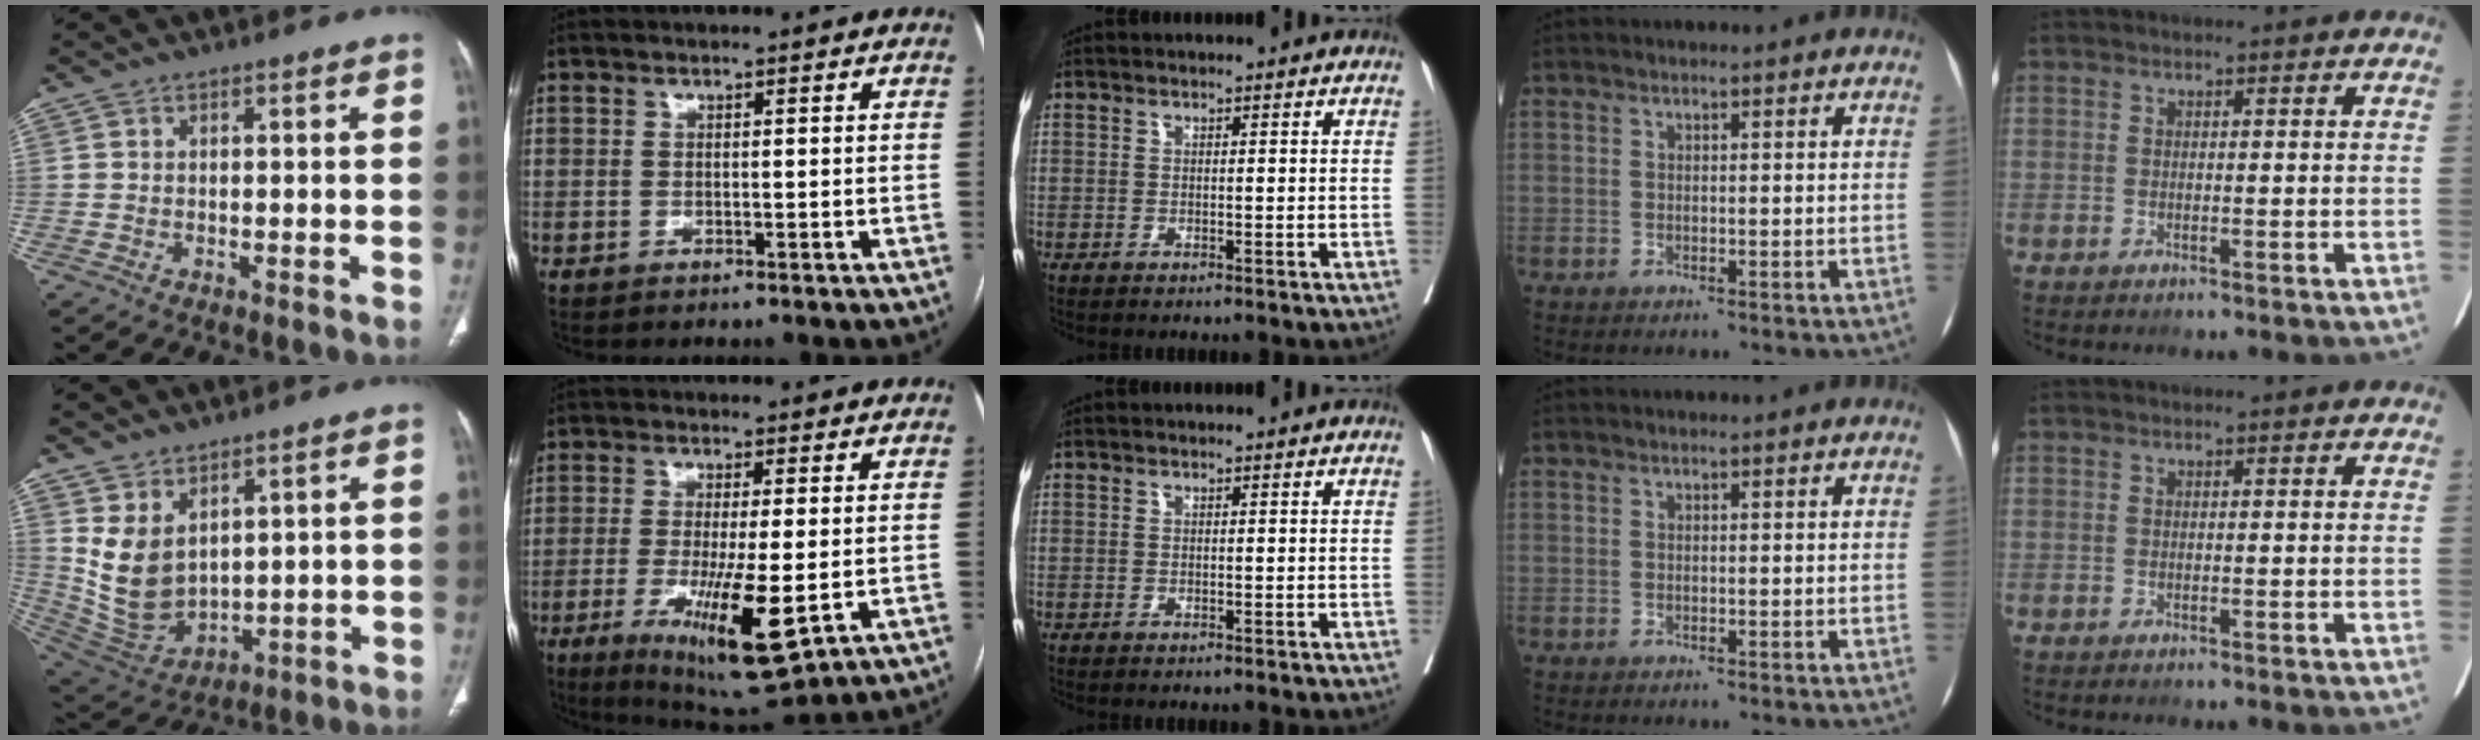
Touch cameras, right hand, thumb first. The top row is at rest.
{"thumb": {"total": 10.8, "force": [4.0, 6.9, 7.3], "torque": [-0.119, -0.025, 0.108]}, "index": {"total": 13.1, "force": [-3.6, 2.3, 12.3], "torque": [-0.217, -0.037, -0.048]}}